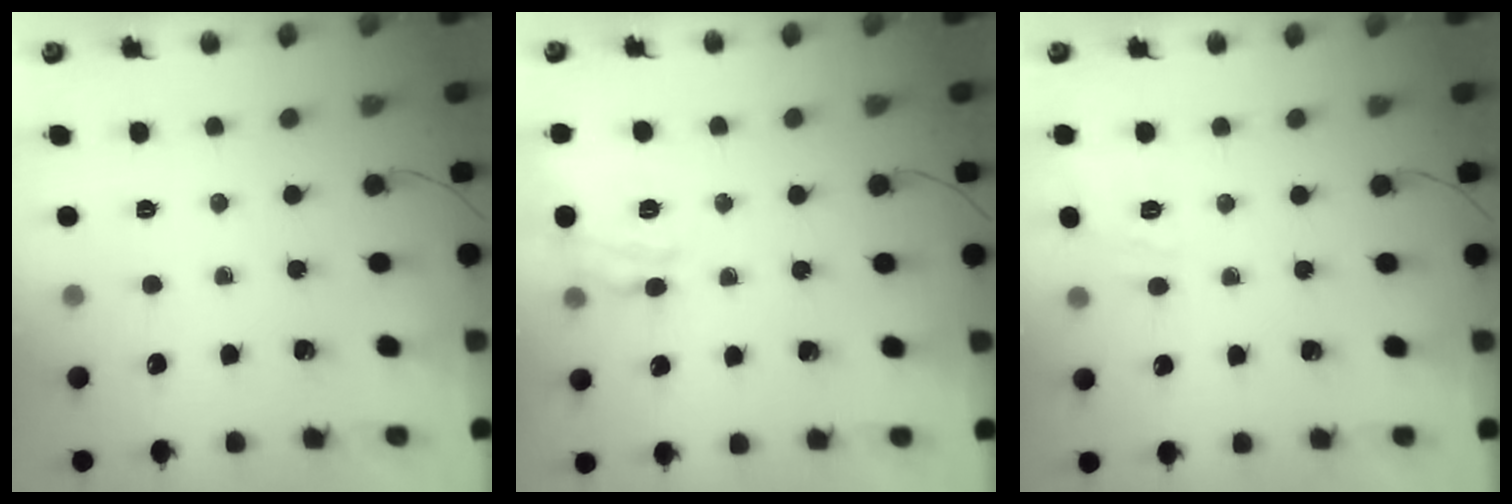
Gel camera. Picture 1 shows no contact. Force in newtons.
{"total": 15.1, "press": 15.1, "slide": 1.2}
{"total": 10.2, "press": 10.2, "slide": 1.1}